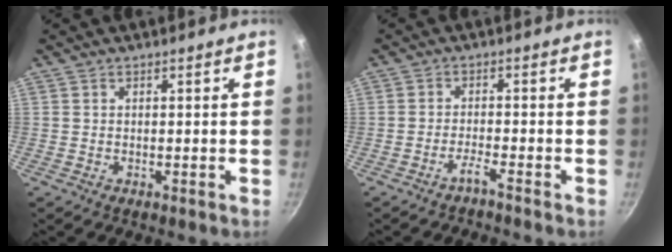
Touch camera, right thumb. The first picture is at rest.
{"total": 2.0, "force": [-1.7, -0.3, 1.0], "torque": [-0.029, 0.017, -0.032]}